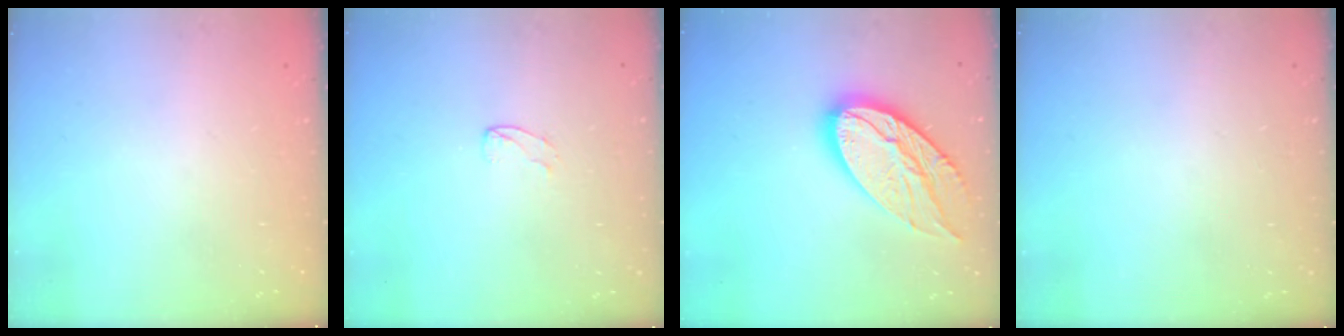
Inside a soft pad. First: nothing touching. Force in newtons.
{"total": 4.2, "press": 4.2, "slide": 0.4}
{"total": 18.4, "press": 18.3, "slide": 1.4}
{"total": 0.0}